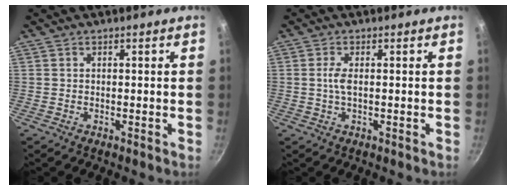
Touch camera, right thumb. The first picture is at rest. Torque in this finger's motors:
{"motor_torque": [0.51, 0.68, 0.75, 0.05, 0.03]}